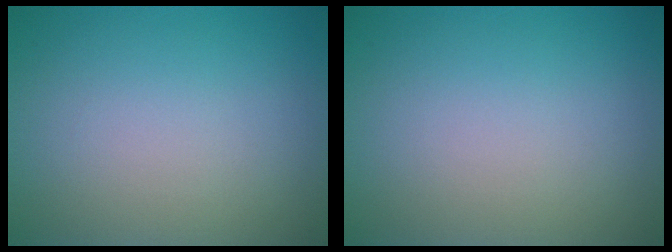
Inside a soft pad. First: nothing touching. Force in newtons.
{"total": 0.0}